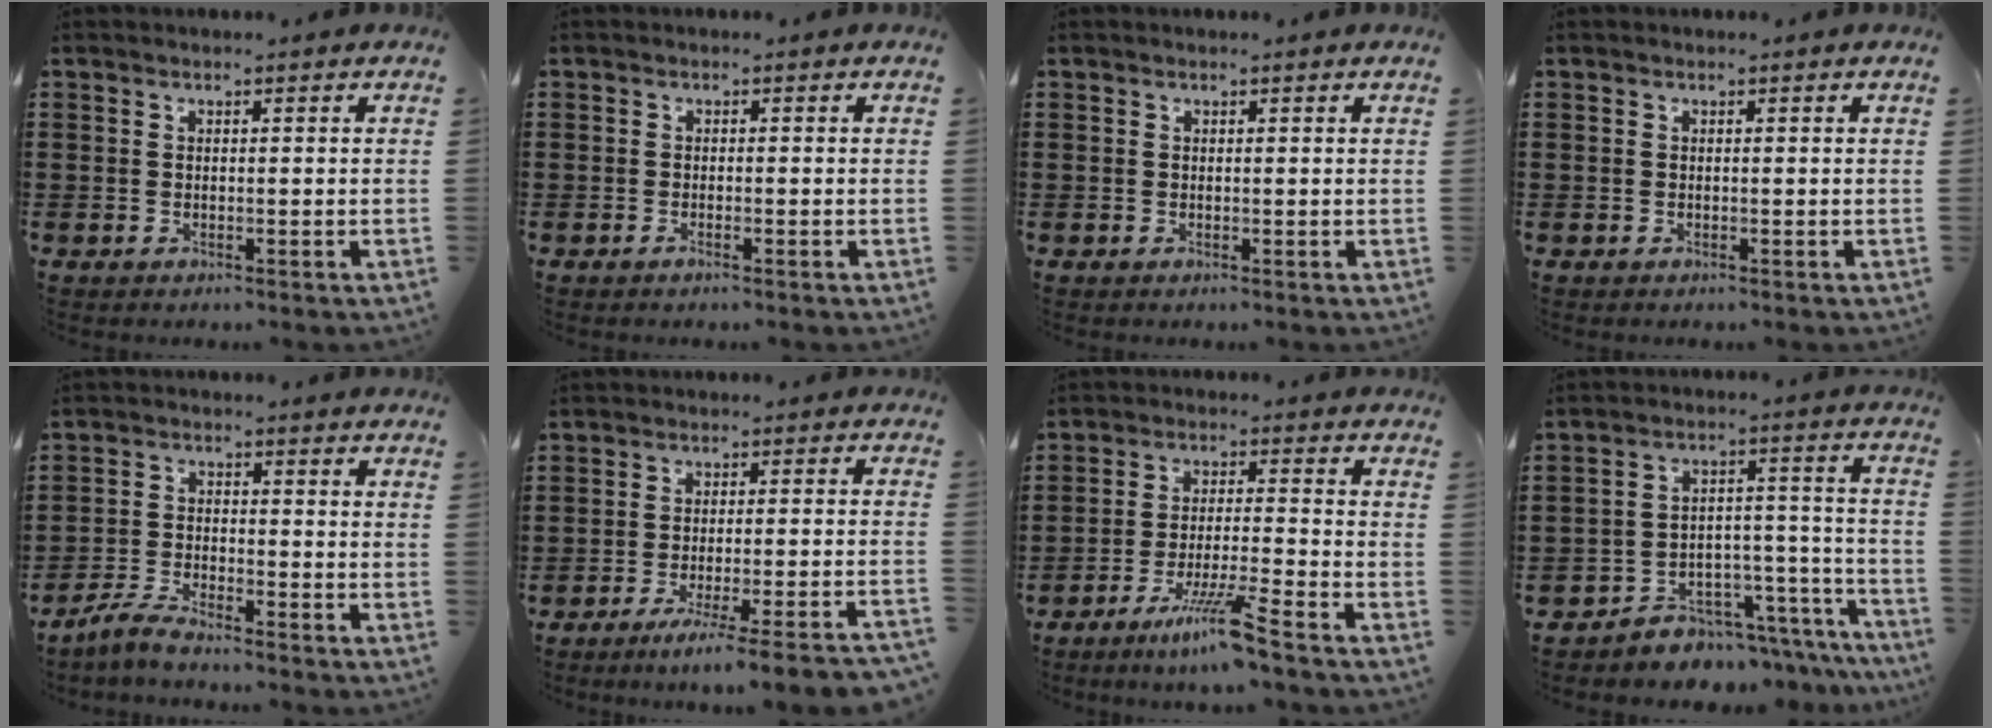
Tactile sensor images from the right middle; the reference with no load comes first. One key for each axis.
{"total": 0.7, "fx": -0.5, "fy": 0.0, "fz": 0.5, "tx": -0.011, "ty": -0.004, "tz": -0.009}
{"total": 0.0}
{"total": 0.0}
{"total": 4.2, "fx": -3.9, "fy": 0.3, "fz": 1.6, "tx": -0.049, "ty": -0.005, "tz": -0.082}
{"total": 5.9, "fx": -5.0, "fy": -0.9, "fz": 3.1, "tx": -0.045, "ty": -0.013, "tz": -0.092}
{"total": 7.1, "fx": -5.4, "fy": -0.3, "fz": 4.7, "tx": -0.093, "ty": -0.013, "tz": -0.101}
{"total": 5.2, "fx": -4.9, "fy": 1.8, "fz": 0.1, "tx": -0.007, "ty": 0.012, "tz": -0.098}